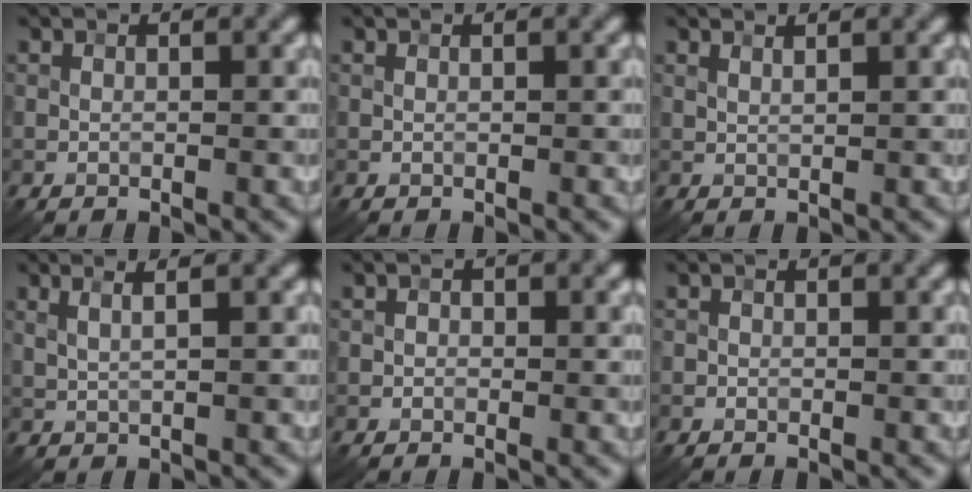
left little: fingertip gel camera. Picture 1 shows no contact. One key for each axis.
{"total": 0.0}
{"total": 1.1, "fx": 0.9, "fy": 0.3, "fz": 0.7, "tx": -0.008, "ty": -0.002, "tz": 0.010}
{"total": 3.0, "fx": 1.5, "fy": 1.1, "fz": 2.3, "tx": -0.022, "ty": 0.004, "tz": 0.006}
{"total": 0.7, "fx": 0.0, "fy": 0.7, "fz": 0.4, "tx": -0.002, "ty": -0.004, "tz": -0.002}
{"total": 0.0}